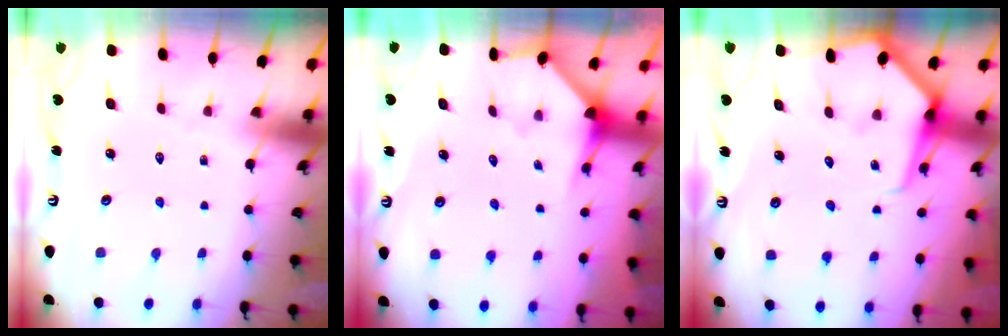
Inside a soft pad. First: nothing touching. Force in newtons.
{"total": 4.8, "press": 4.7, "slide": 0.3}
{"total": 5.6, "press": 5.5, "slide": 0.7}